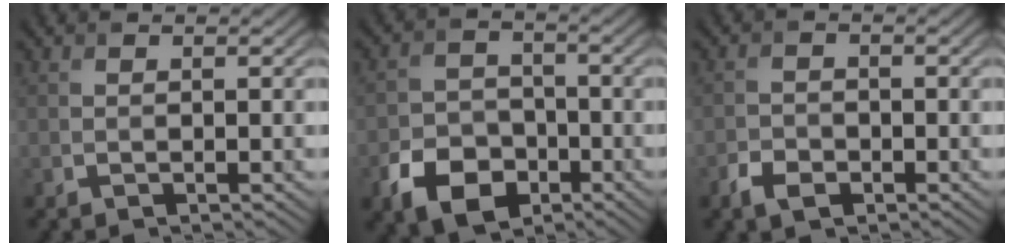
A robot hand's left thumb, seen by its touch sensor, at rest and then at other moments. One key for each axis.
{"total": 7.6, "fx": -3.9, "fy": 5.3, "fz": 3.7, "tx": -0.079, "ty": -0.014, "tz": -0.078}
{"total": 2.8, "fx": -1.6, "fy": 1.8, "fz": 1.3, "tx": -0.029, "ty": -0.004, "tz": -0.036}